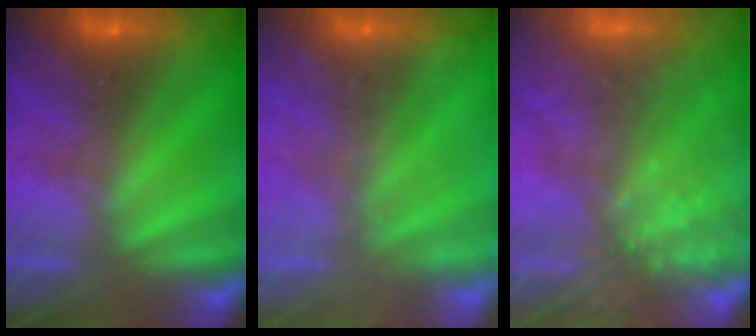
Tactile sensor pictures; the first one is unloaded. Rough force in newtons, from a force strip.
{"total": 2.4}
{"total": 7.5}